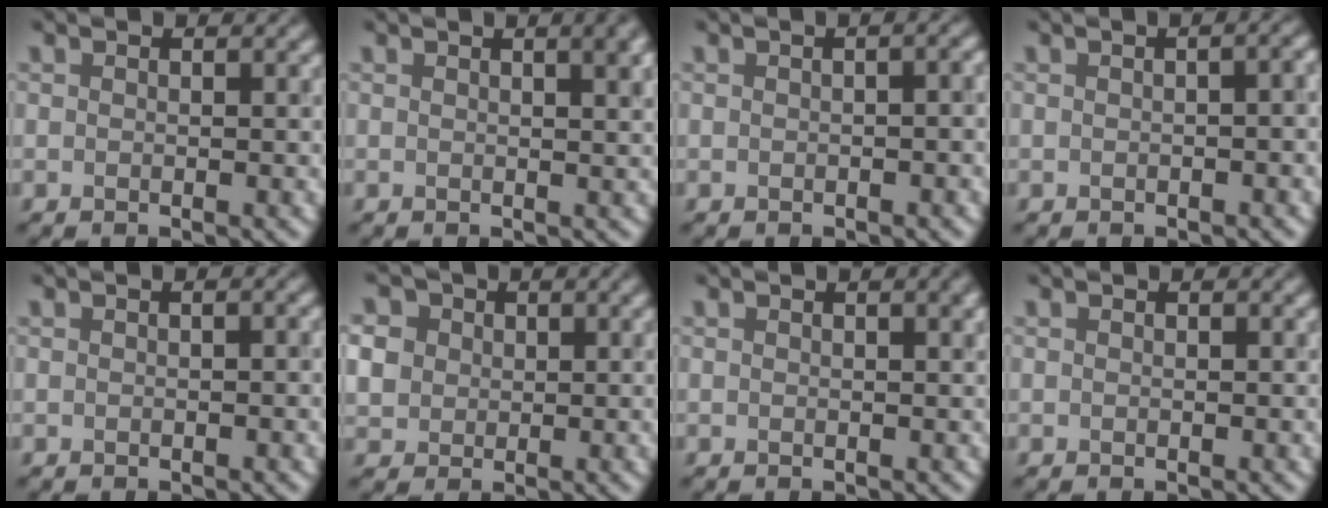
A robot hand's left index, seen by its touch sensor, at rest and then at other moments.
{"total": 4.3, "force": [1.8, 1.7, 3.5], "torque": [-0.021, 0.017, 0.013]}
{"total": 3.3, "force": [0.2, 1.4, 2.9], "torque": [-0.019, 0.010, 0.001]}
{"total": 4.4, "force": [0.2, 2.2, 3.8], "torque": [-0.017, 0.014, -0.002]}
{"total": 0.8, "force": [0.0, 0.1, 0.8], "torque": [-0.012, 0.004, 0.001]}
{"total": 5.9, "force": [1.7, 5.0, 2.6], "torque": [-0.070, 0.022, 0.022]}
{"total": 1.5, "force": [0.7, 0.4, 1.3], "torque": [-0.012, 0.006, 0.008]}
{"total": 0.0}